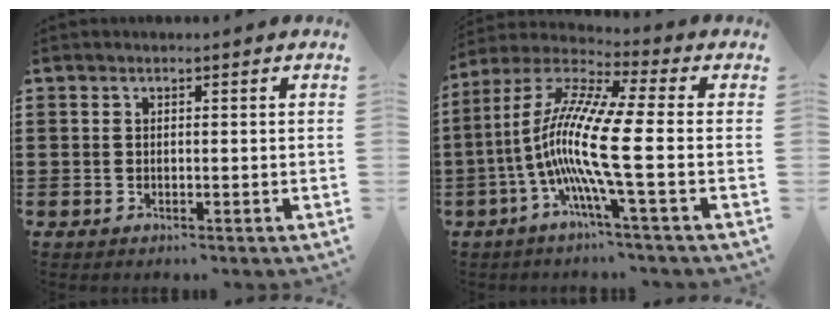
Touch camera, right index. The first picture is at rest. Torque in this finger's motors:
{"motor_torque": [2.14, 0.00, 1.05, 0.21]}